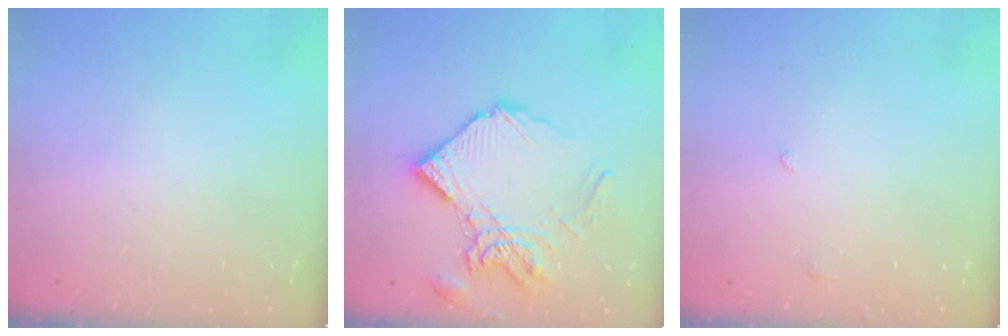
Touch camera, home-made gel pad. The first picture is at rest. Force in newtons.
{"total": 17.1, "press": 17.0, "slide": 1.8}
{"total": 0.0}